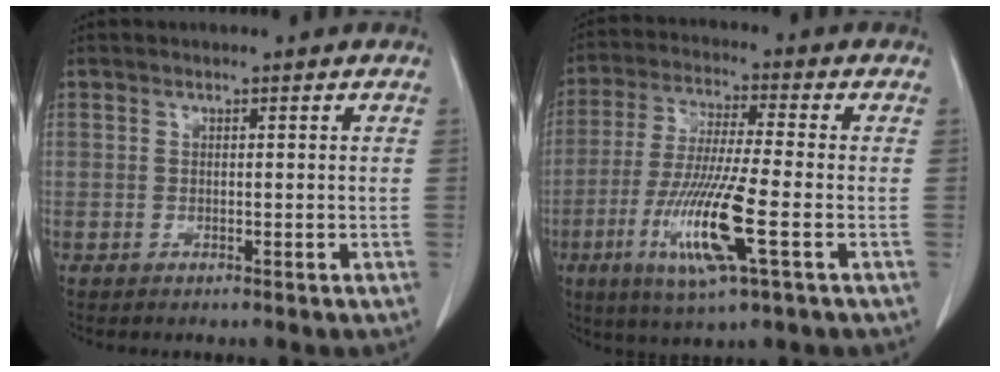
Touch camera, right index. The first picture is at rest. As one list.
[{"total": 13.0, "force": [-4.3, 0.6, 12.3], "torque": [-0.250, -0.024, -0.082]}]